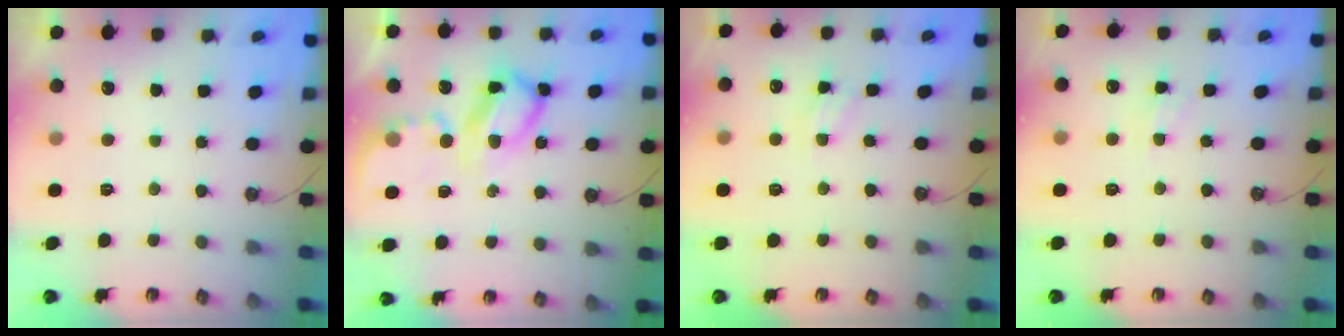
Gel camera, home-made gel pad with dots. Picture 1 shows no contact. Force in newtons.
{"total": 12.4, "press": 12.3, "slide": 1.2}
{"total": 4.0, "press": 3.9, "slide": 0.6}
{"total": 3.5, "press": 3.5, "slide": 0.5}